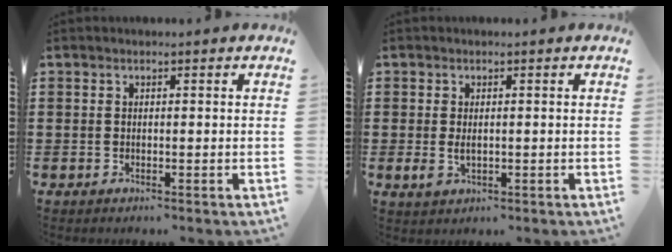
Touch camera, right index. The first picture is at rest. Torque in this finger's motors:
{"motor_torque": [1.48, 0.66, 0.21, 0.06]}